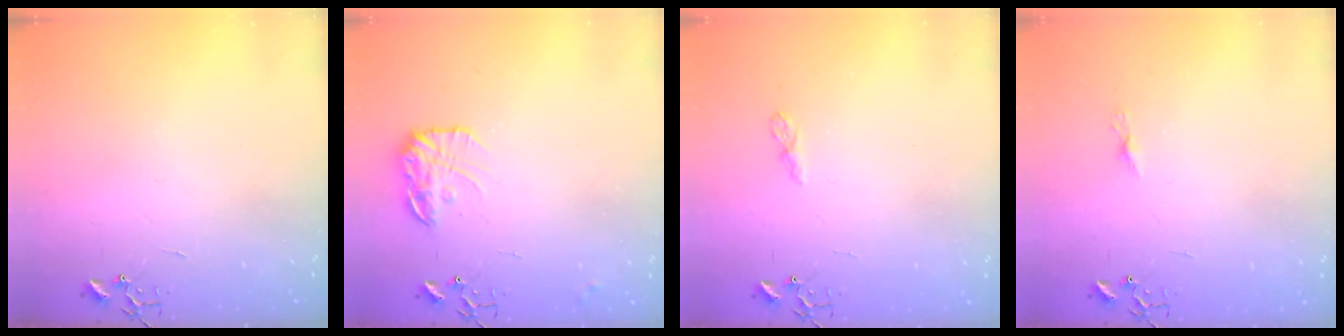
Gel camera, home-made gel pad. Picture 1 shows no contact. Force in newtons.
{"total": 13.3, "press": 13.3, "slide": 0.8}
{"total": 4.8, "press": 4.7, "slide": 0.6}
{"total": 3.8, "press": 3.7, "slide": 0.3}